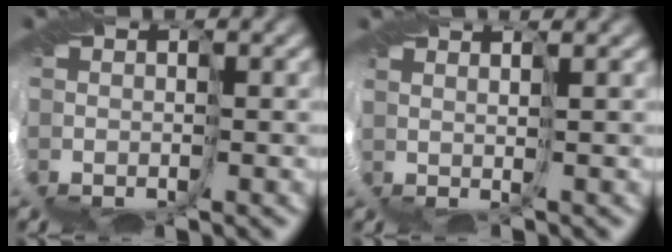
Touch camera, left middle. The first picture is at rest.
{"total": 2.8, "force": [2.1, 0.3, 1.8], "torque": [-0.007, 0.033, 0.006]}